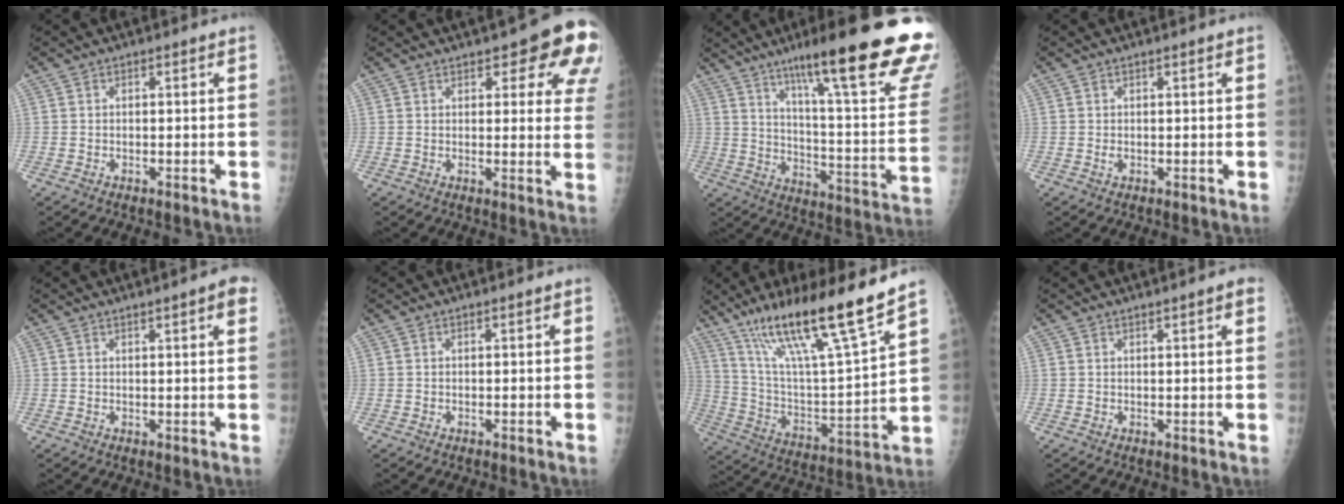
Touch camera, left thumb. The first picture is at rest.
{"total": 13.0, "force": [7.6, 5.1, 9.2], "torque": [-0.063, -0.032, 0.075]}
{"total": 31.7, "force": [20.2, 4.3, 24.1], "torque": [-0.265, -0.075, 0.290]}
{"total": 0.8, "force": [0.2, 0.4, 0.7], "torque": [-0.012, 0.002, 0.008]}
{"total": 3.9, "force": [2.2, 0.5, 3.2], "torque": [-0.035, -0.006, 0.026]}
{"total": 0.0}
{"total": 22.3, "force": [15.5, 1.7, 15.9], "torque": [-0.253, -0.064, 0.278]}
{"total": 2.5, "force": [1.5, 0.3, 2.0], "torque": [-0.027, -0.006, 0.020]}